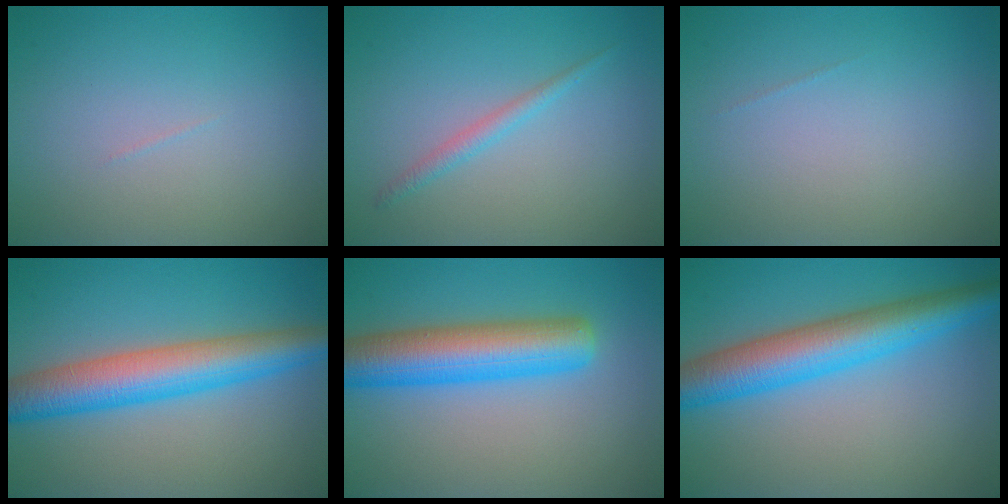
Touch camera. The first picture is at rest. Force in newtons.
{"total": 1.4, "press": 1.4, "slide": 0.1}
{"total": 0.0}
{"total": 7.2, "press": 7.2, "slide": 0.1}
{"total": 7.6, "press": 7.6, "slide": 0.2}
{"total": 7.6, "press": 7.6, "slide": 0.1}